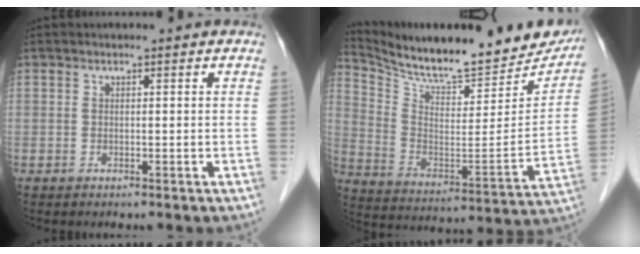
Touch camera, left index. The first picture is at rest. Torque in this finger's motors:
{"motor_torque": [-0.13, -0.22, 0.08, 0.03]}